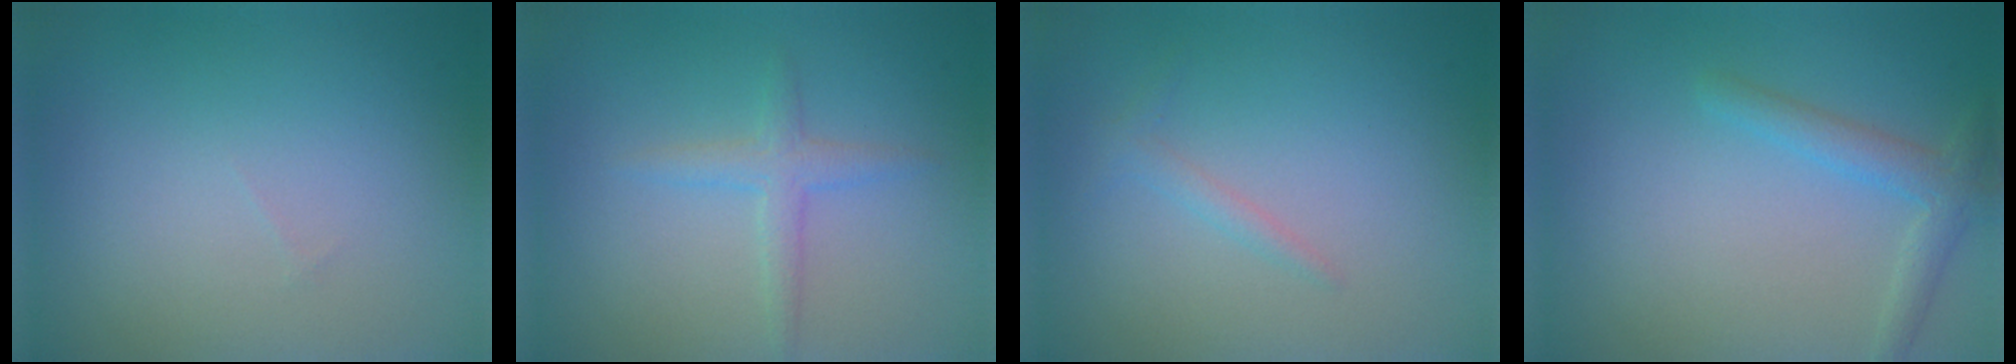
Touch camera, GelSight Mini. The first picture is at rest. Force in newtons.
{"total": 1.9, "press": 1.9, "slide": 0.1}
{"total": 1.0, "press": 1.0, "slide": 0.1}
{"total": 2.2, "press": 2.2, "slide": 0.0}